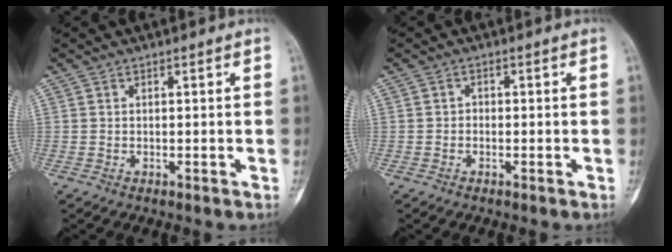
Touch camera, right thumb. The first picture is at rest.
{"total": 1.1, "force": [-0.4, 0.9, 0.4], "torque": [0.005, 0.005, -0.013]}